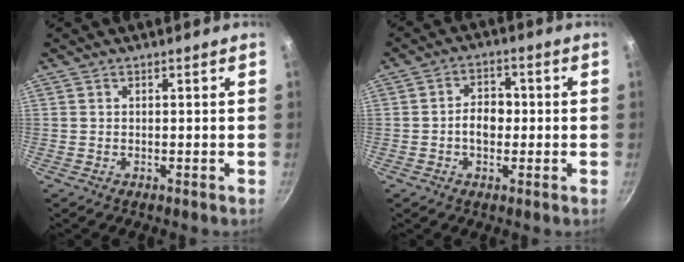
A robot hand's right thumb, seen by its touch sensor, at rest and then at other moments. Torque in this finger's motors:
{"motor_torque": [-0.06, 0.10, 0.43, -0.23, 0.09]}